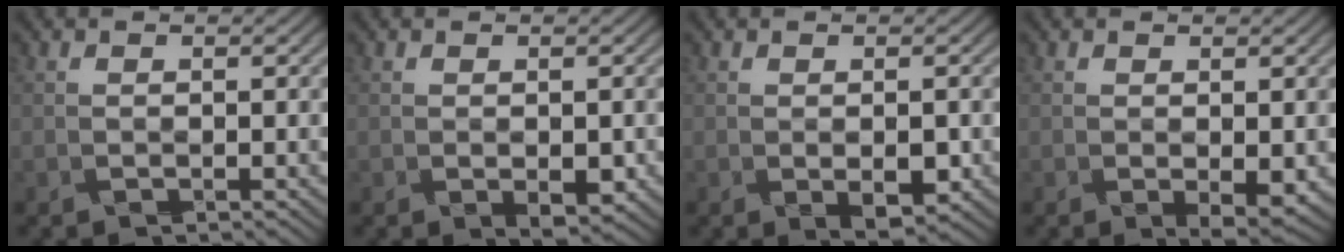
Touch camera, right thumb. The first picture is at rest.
{"total": 2.5, "force": [-0.6, 1.2, 2.1], "torque": [-0.035, -0.005, 0.000]}
{"total": 3.0, "force": [-0.8, 1.2, 2.6], "torque": [-0.046, -0.003, -0.003]}
{"total": 2.6, "force": [-0.2, 0.9, 2.5], "torque": [-0.042, -0.005, 0.006]}